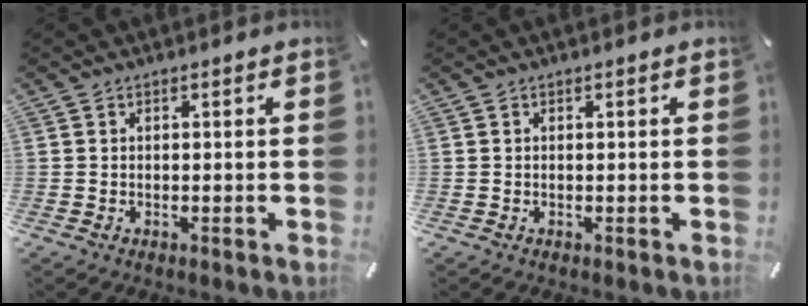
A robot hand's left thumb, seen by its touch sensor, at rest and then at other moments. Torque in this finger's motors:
{"motor_torque": [-0.06, 0.05, 0.02, 0.06, 0.00]}